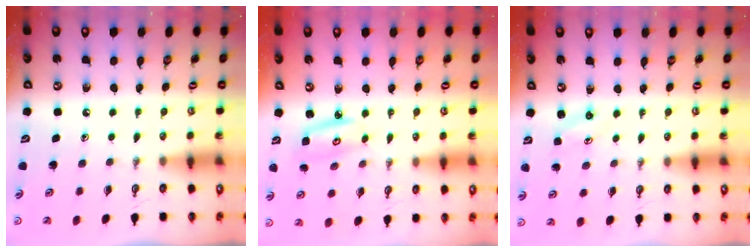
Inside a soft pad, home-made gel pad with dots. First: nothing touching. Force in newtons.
{"total": 4.2, "press": 4.2, "slide": 0.3}
{"total": 3.1, "press": 3.1, "slide": 0.3}